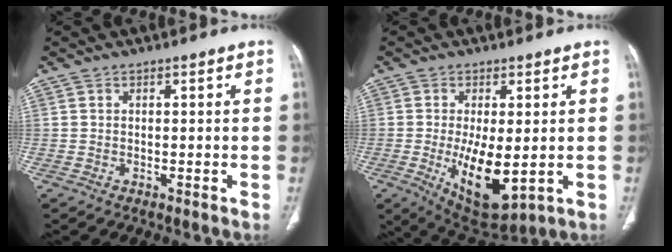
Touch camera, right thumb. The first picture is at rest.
{"total": 11.6, "force": [-1.9, 4.9, 10.3], "torque": [-0.167, -0.027, -0.013]}